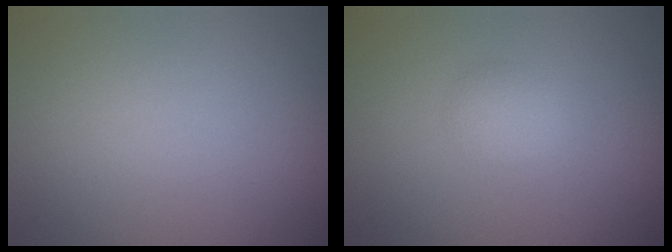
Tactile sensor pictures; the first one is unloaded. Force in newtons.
{"total": 1.7, "press": 1.7, "slide": 0.1}